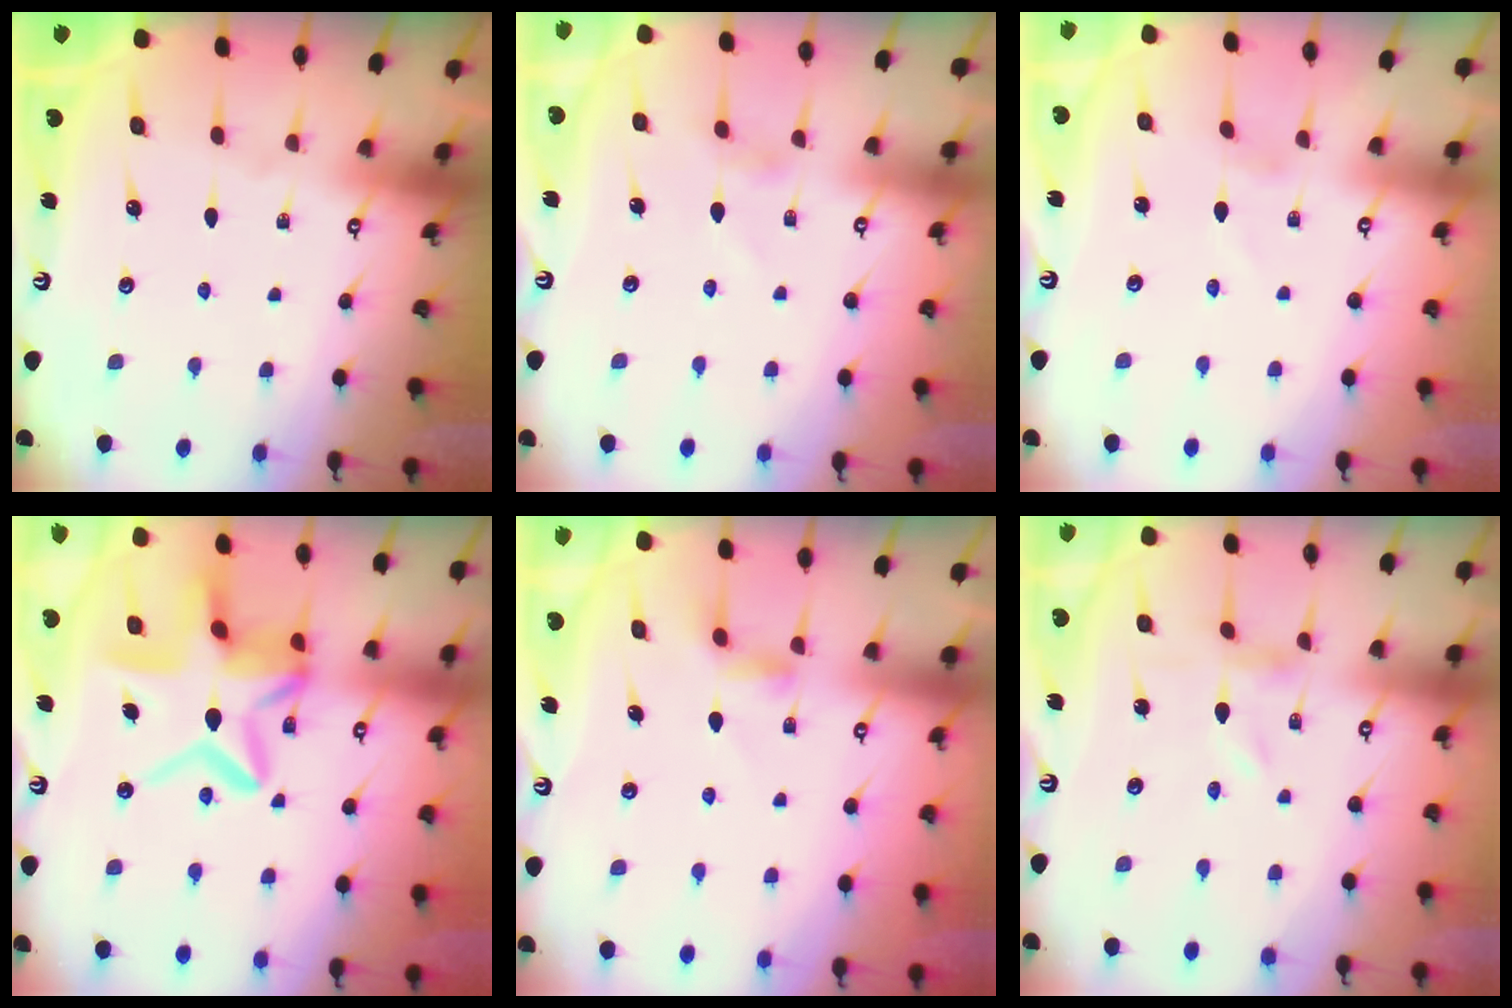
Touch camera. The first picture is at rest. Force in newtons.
{"total": 2.3, "press": 2.3, "slide": 0.3}
{"total": 1.3, "press": 1.3, "slide": 0.1}
{"total": 14.9, "press": 14.9, "slide": 1.4}
{"total": 3.3, "press": 3.3, "slide": 0.3}
{"total": 0.0}